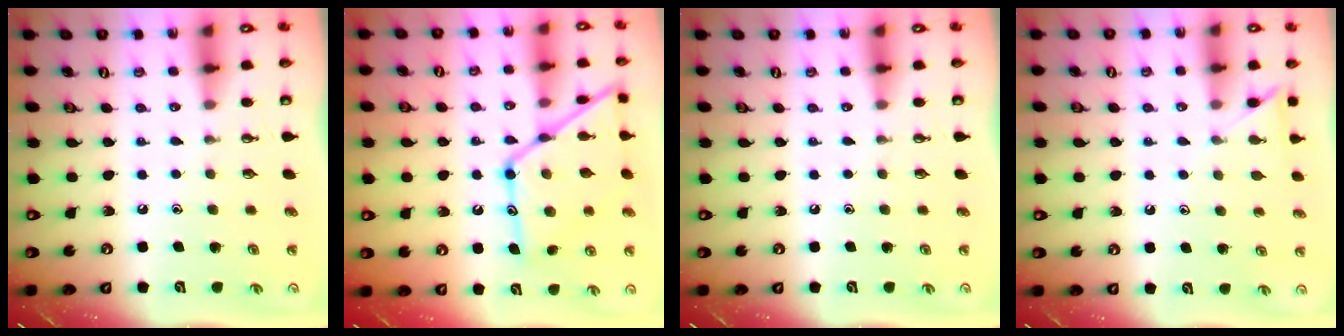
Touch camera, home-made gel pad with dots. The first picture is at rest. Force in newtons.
{"total": 18.2, "press": 18.1, "slide": 1.4}
{"total": 0.0}
{"total": 5.5, "press": 5.5, "slide": 0.5}